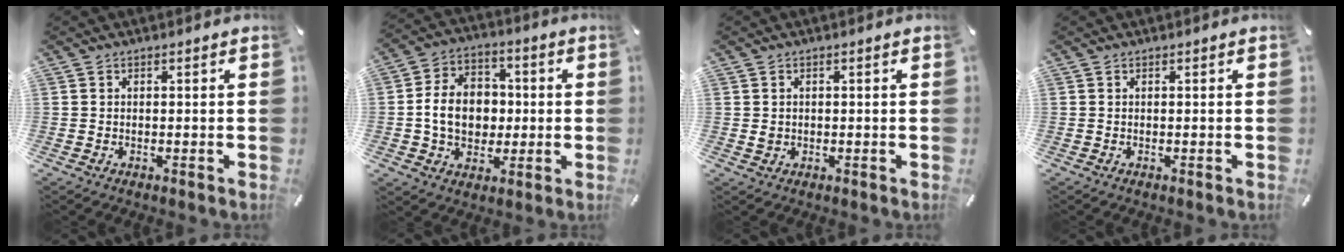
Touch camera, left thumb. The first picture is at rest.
{"total": 11.4, "force": [-0.6, 9.4, 6.4], "torque": [-0.138, 0.020, -0.009]}
{"total": 1.3, "force": [0.0, 1.2, 0.4], "torque": [-0.001, 0.002, -0.003]}
{"total": 0.0}